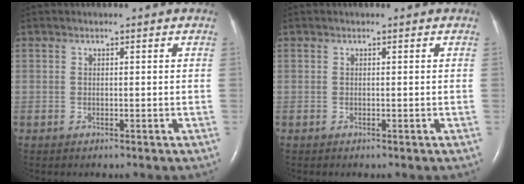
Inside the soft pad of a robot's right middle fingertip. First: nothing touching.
{"total": 0.0}